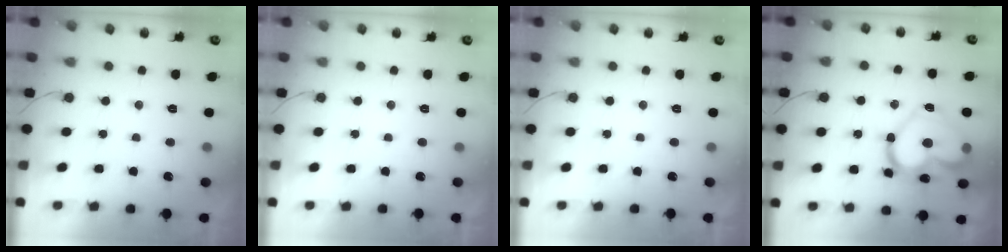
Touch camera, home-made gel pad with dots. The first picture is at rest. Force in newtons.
{"total": 1.6, "press": 1.6, "slide": 0.0}
{"total": 1.6, "press": 1.6, "slide": 0.0}
{"total": 20.0, "press": 19.9, "slide": 2.1}